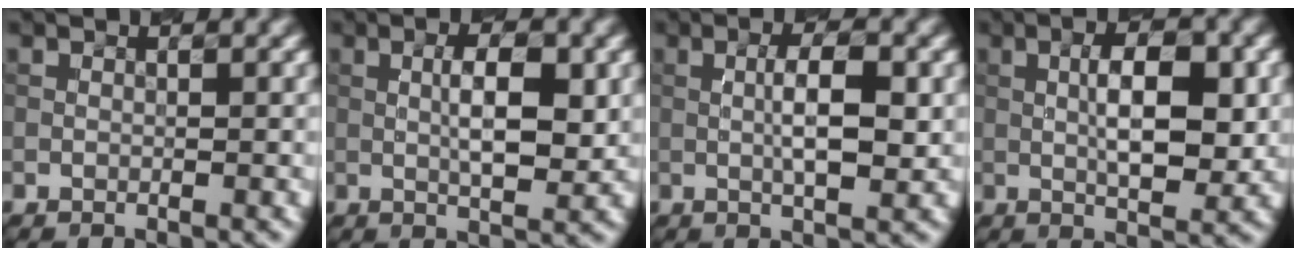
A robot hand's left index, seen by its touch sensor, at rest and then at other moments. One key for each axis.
{"total": 5.1, "fx": 0.6, "fy": 1.5, "fz": 4.9, "tx": -0.084, "ty": 0.000, "tz": 0.012}
{"total": 4.7, "fx": 0.3, "fy": 1.2, "fz": 4.6, "tx": -0.085, "ty": 0.002, "tz": 0.004}
{"total": 6.3, "fx": 0.6, "fy": 2.2, "fz": 5.9, "tx": -0.096, "ty": 0.000, "tz": 0.010}